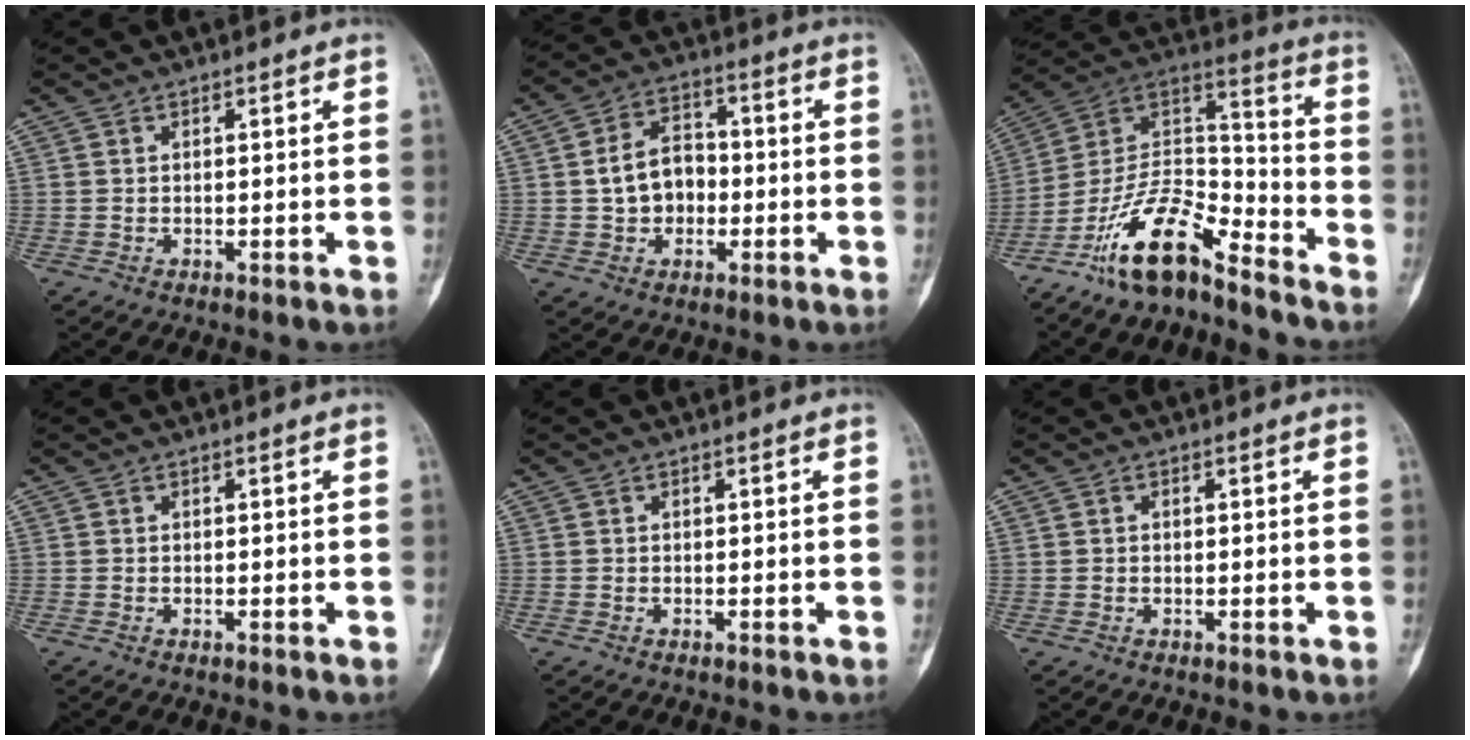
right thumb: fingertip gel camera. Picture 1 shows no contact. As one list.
[{"total": 8.6, "force": [-0.8, 6.6, 5.4], "torque": [-0.066, 0.023, -0.021]}, {"total": 15.0, "force": [-11.3, 4.9, 8.6], "torque": [-0.144, 0.100, -0.215]}, {"total": 0.0}, {"total": 0.0}, {"total": 0.0}]